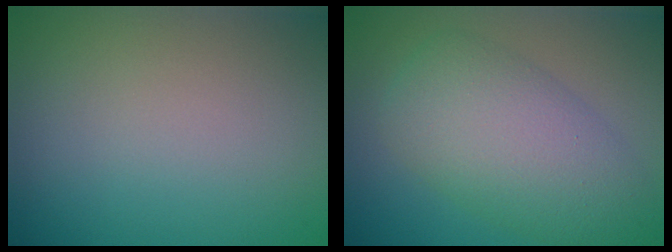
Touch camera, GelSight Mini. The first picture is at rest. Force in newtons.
{"total": 7.1, "press": 7.1, "slide": 0.3}